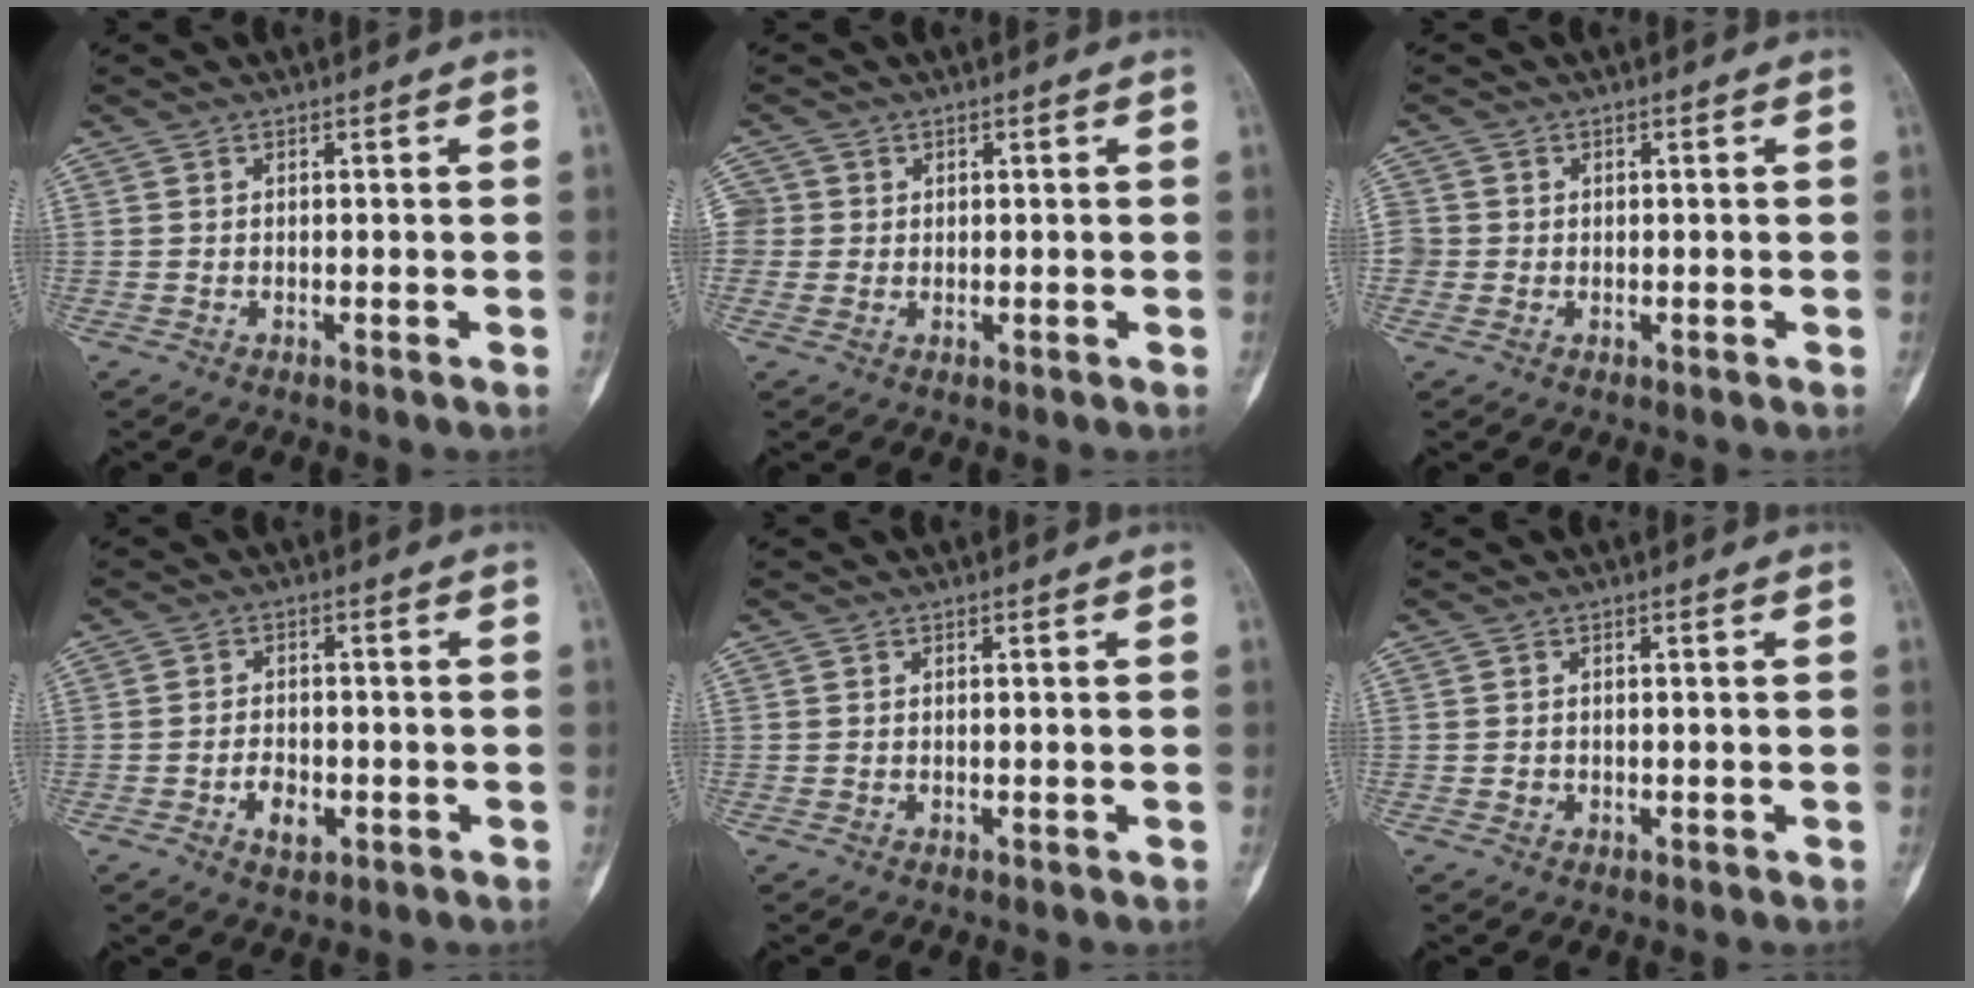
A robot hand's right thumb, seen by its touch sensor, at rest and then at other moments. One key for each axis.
{"total": 3.9, "fx": 0.6, "fy": 3.9, "fz": 0.4, "tx": 0.016, "ty": 0.008, "tz": 0.011}
{"total": 3.0, "fx": -0.1, "fy": 3.0, "fz": 0.5, "tx": 0.006, "ty": 0.005, "tz": -0.007}
{"total": 4.7, "fx": -1.9, "fy": 3.0, "fz": 3.0, "tx": -0.036, "ty": 0.010, "tz": -0.031}
{"total": 0.0}
{"total": 1.3, "fx": -0.5, "fy": 1.1, "fz": 0.3, "tx": 0.005, "ty": 0.006, "tz": -0.009}